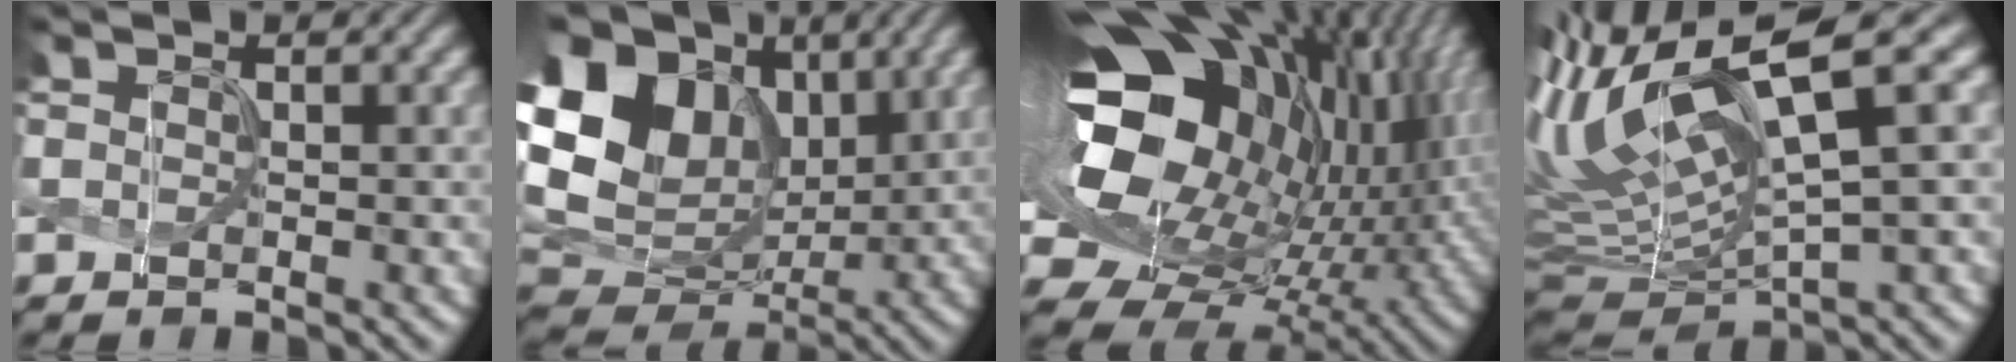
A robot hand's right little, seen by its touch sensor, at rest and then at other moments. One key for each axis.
{"total": 18.2, "fx": 5.3, "fy": 13.1, "fz": 11.5, "tx": -0.243, "ty": 0.045, "tz": 0.092}
{"total": 19.3, "fx": 4.0, "fy": 12.5, "fz": 14.1, "tx": -0.270, "ty": -0.037, "tz": 0.103}
{"total": 12.8, "fx": 5.0, "fy": 4.2, "fz": 11.0, "tx": -0.236, "ty": 0.014, "tz": 0.105}